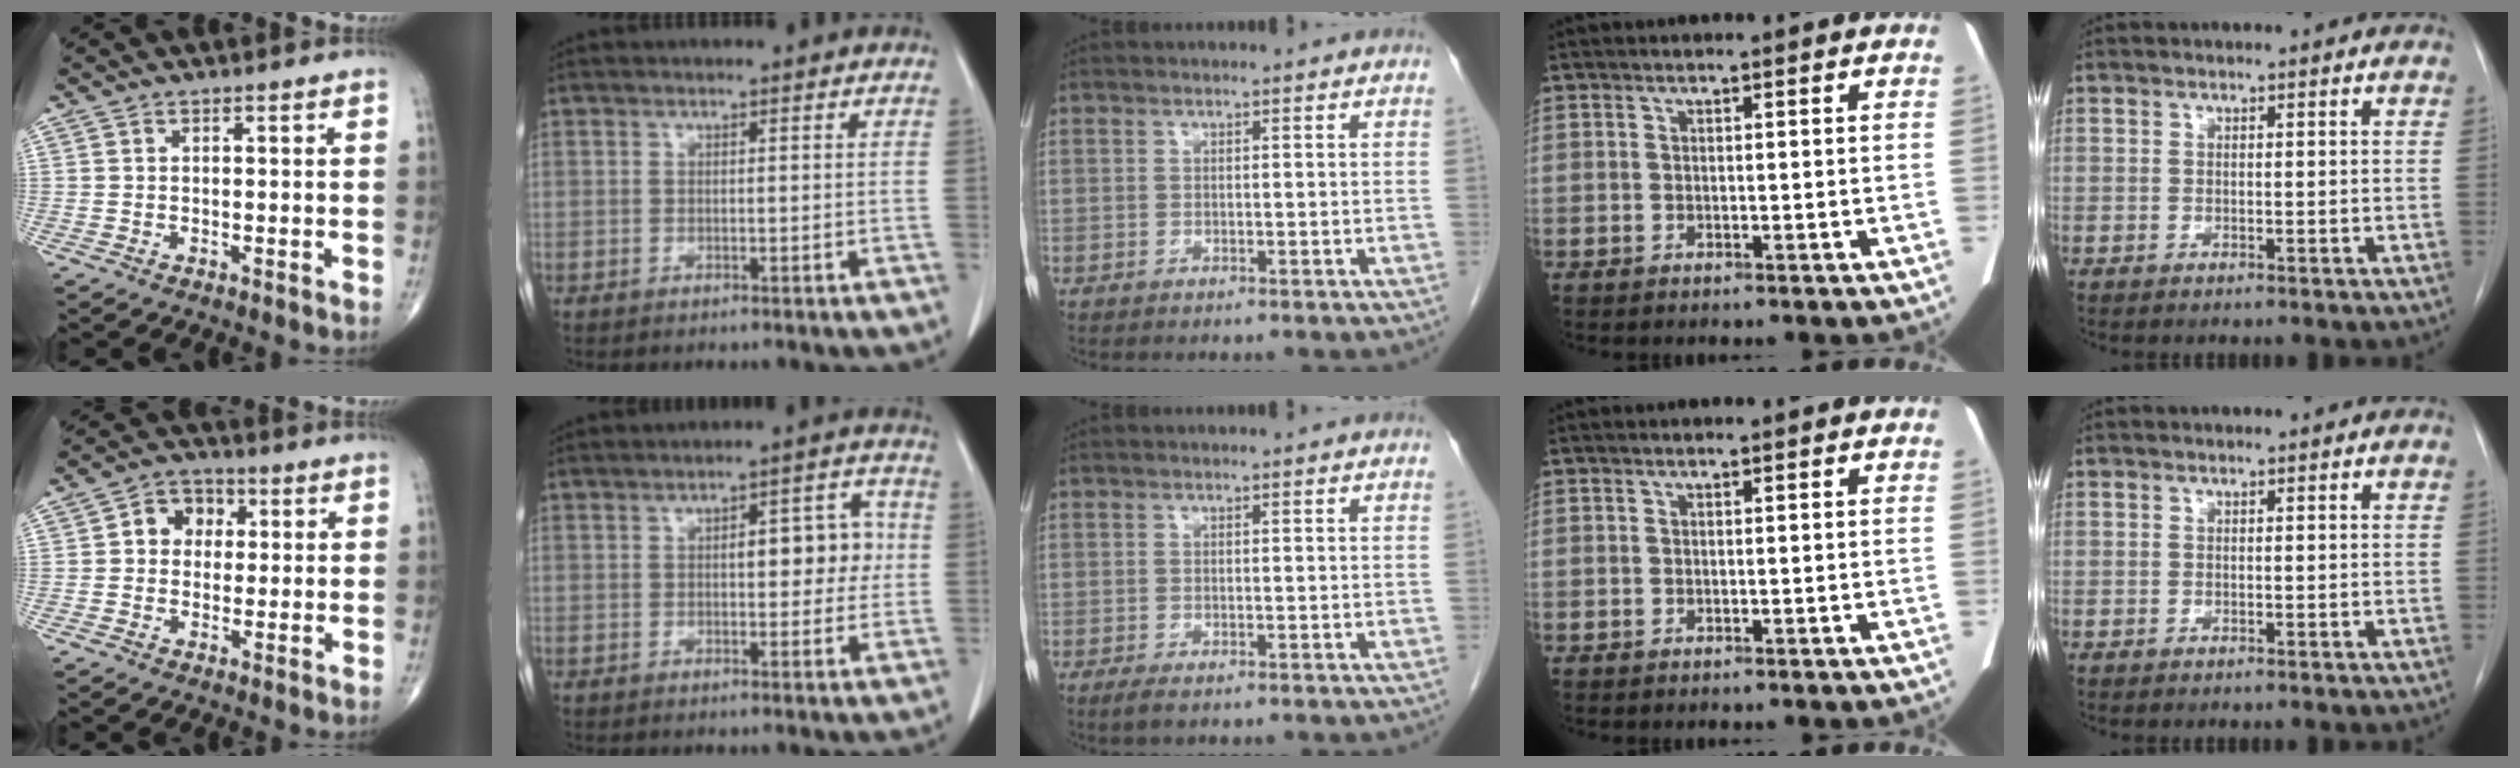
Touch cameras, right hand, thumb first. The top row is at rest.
{"thumb": {"total": 6.3, "force": [1.1, 5.3, 3.2], "torque": [-0.020, 0.011, 0.009]}, "index": {"total": 8.1, "force": [0.7, 3.5, 7.3], "torque": [-0.094, 0.029, 0.016]}, "middle": {"total": 1.6, "force": [-1.1, 0.4, 1.1], "torque": [-0.023, -0.005, -0.018]}}